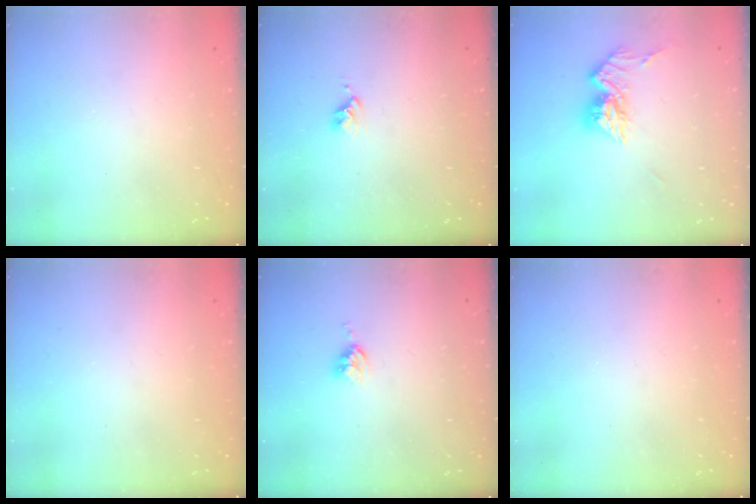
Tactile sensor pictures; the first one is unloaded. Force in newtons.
{"total": 2.7, "press": 2.7, "slide": 0.4}
{"total": 11.6, "press": 11.6, "slide": 0.8}
{"total": 0.0}
{"total": 4.4, "press": 4.4, "slide": 0.2}
{"total": 0.0}